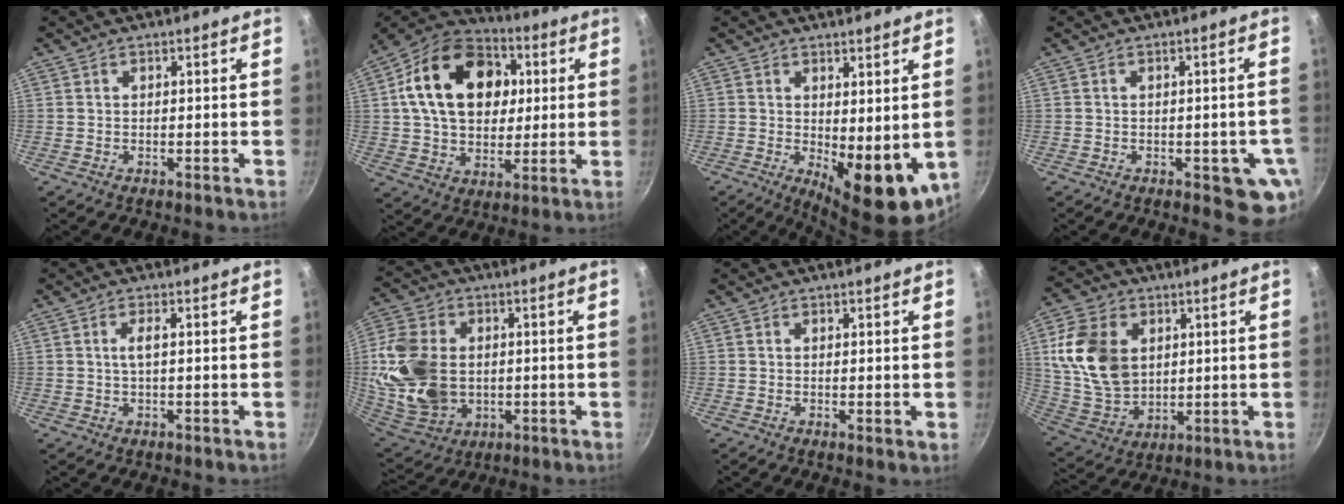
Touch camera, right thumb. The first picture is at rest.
{"total": 22.2, "force": [4.9, 16.0, 14.7], "torque": [-0.215, 0.013, 0.075]}
{"total": 10.6, "force": [0.0, 4.5, 9.6], "torque": [-0.106, -0.017, 0.015]}
{"total": 7.2, "force": [-2.0, 3.2, 6.1], "torque": [-0.040, 0.002, -0.021]}
{"total": 2.1, "force": [0.2, 0.4, 2.0], "torque": [-0.046, 0.003, 0.004]}
{"total": 18.7, "force": [0.3, 13.8, 12.7], "torque": [-0.246, -0.002, 0.019]}
{"total": 0.6, "force": [0.4, 0.1, 0.5], "torque": [-0.005, -0.007, 0.004]}
{"total": 16.4, "force": [3.6, 12.0, 10.6], "torque": [-0.180, -0.011, 0.083]}